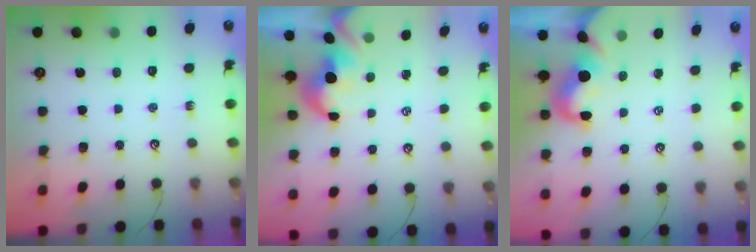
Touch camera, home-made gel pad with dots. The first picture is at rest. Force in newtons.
{"total": 1.7, "press": 1.4, "slide": 1.0}
{"total": 0.0}